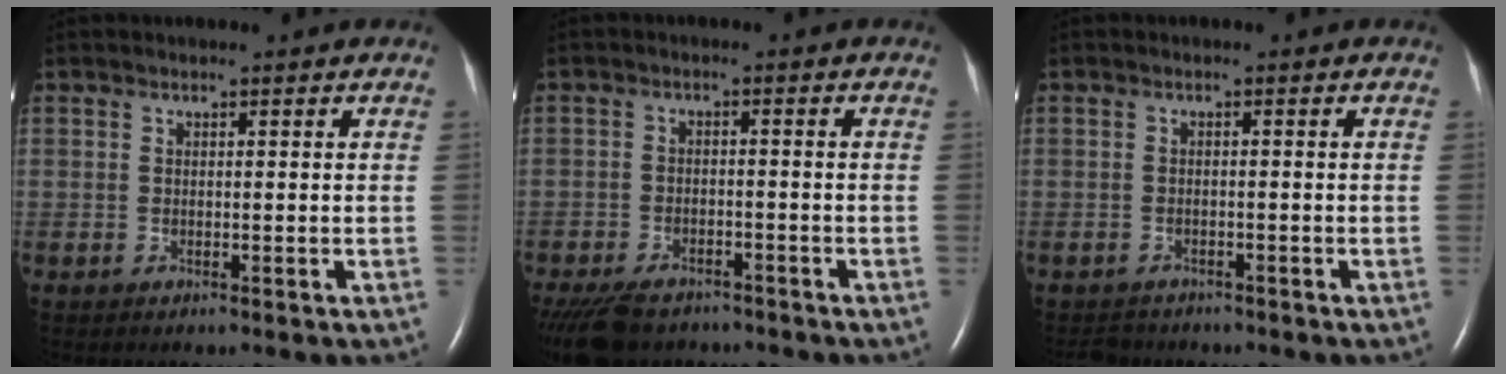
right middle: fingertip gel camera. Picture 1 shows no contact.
{"total": 10.2, "force": [-8.2, 4.6, 3.9], "torque": [-0.082, -0.016, -0.121]}
{"total": 2.5, "force": [-2.3, 1.1, -0.3], "torque": [-0.004, -0.004, -0.037]}